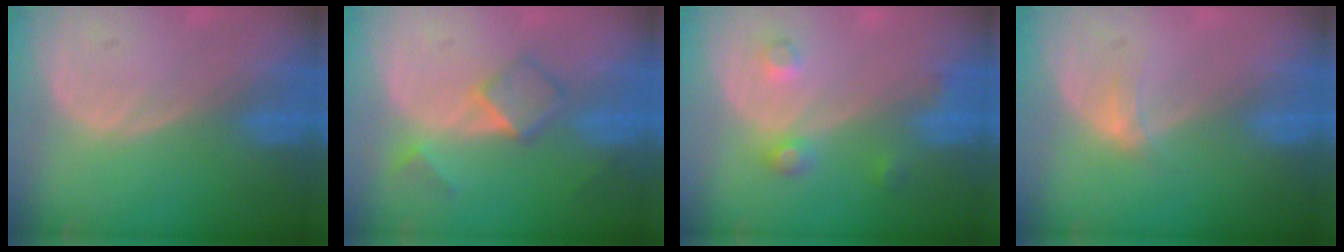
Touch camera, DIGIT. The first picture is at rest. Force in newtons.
{"total": 5.2, "press": 4.6, "slide": 2.5}
{"total": 3.4, "press": 3.2, "slide": 1.1}
{"total": 1.9, "press": 1.5, "slide": 1.1}